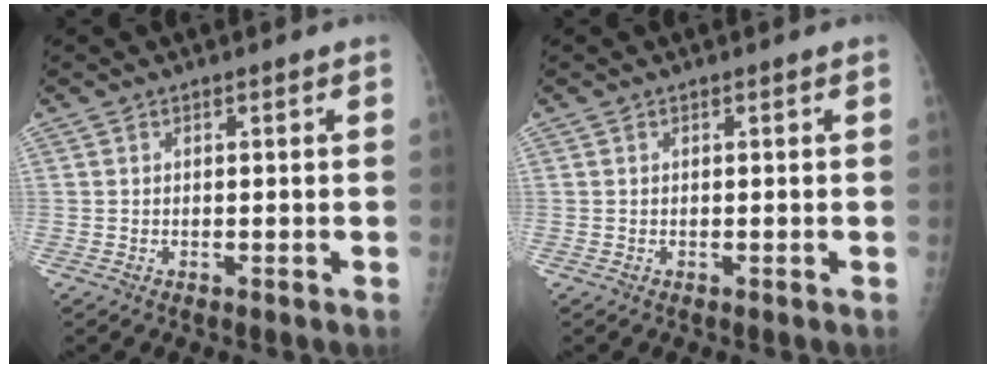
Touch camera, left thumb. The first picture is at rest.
{"total": 0.0}